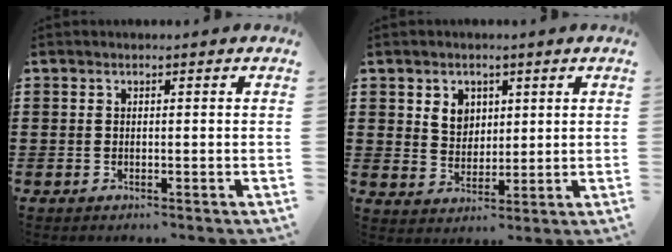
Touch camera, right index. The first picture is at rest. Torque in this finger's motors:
{"motor_torque": [0.07, -0.02, 0.12, 0.07]}